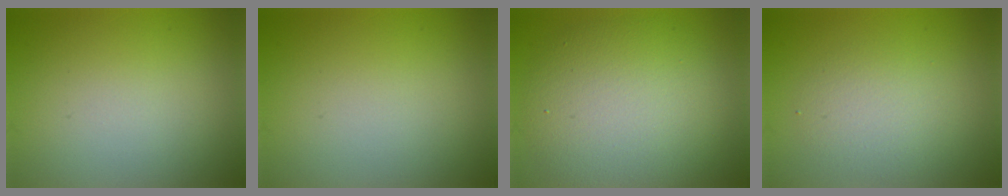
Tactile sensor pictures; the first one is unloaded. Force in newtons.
{"total": 0.0}
{"total": 8.6, "press": 8.5, "slide": 0.8}
{"total": 2.6, "press": 2.6, "slide": 0.3}